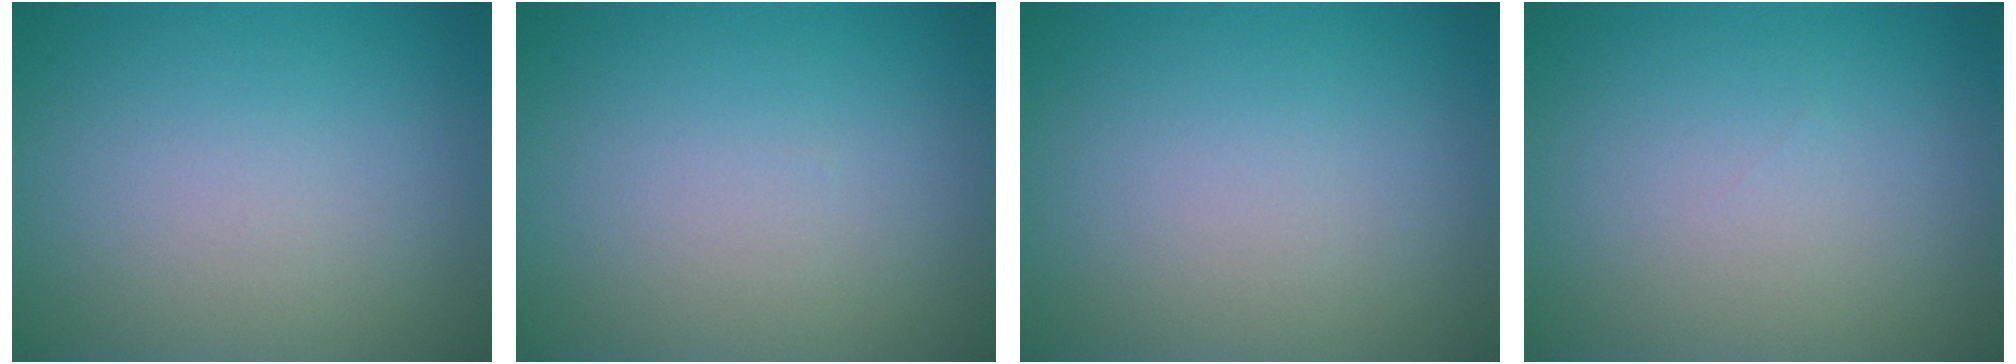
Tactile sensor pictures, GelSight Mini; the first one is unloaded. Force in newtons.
{"total": 0.0}
{"total": 0.0}
{"total": 0.0}